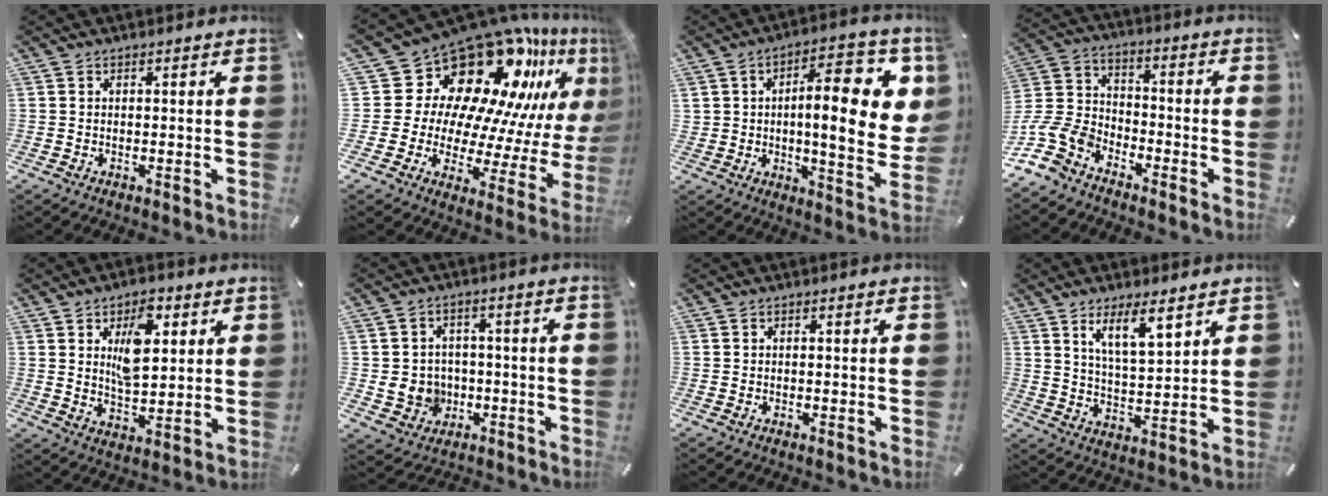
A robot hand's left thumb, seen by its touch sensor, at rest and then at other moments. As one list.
[{"total": 23.1, "force": [15.1, 13.2, 11.4], "torque": [-0.179, -0.153, 0.268]}, {"total": 18.5, "force": [3.9, 7.7, 16.4], "torque": [-0.228, -0.017, 0.055]}, {"total": 11.3, "force": [-7.8, 7.3, 3.7], "torque": [-0.095, 0.038, -0.152]}, {"total": 11.1, "force": [4.3, 6.4, 8.0], "torque": [-0.119, -0.007, 0.073]}, {"total": 8.2, "force": [-1.9, 7.6, 2.2], "torque": [-0.045, 0.013, -0.028]}, {"total": 0.0}, {"total": 9.0, "force": [6.2, 2.7, 6.0], "torque": [-0.111, -0.026, 0.107]}]